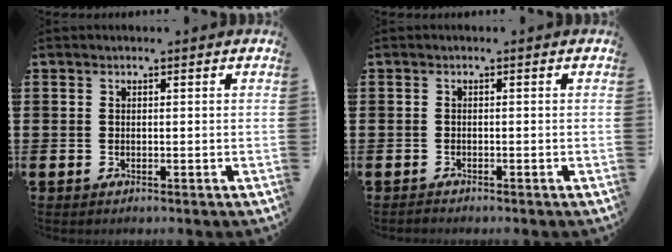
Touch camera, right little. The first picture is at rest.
{"total": 0.0}